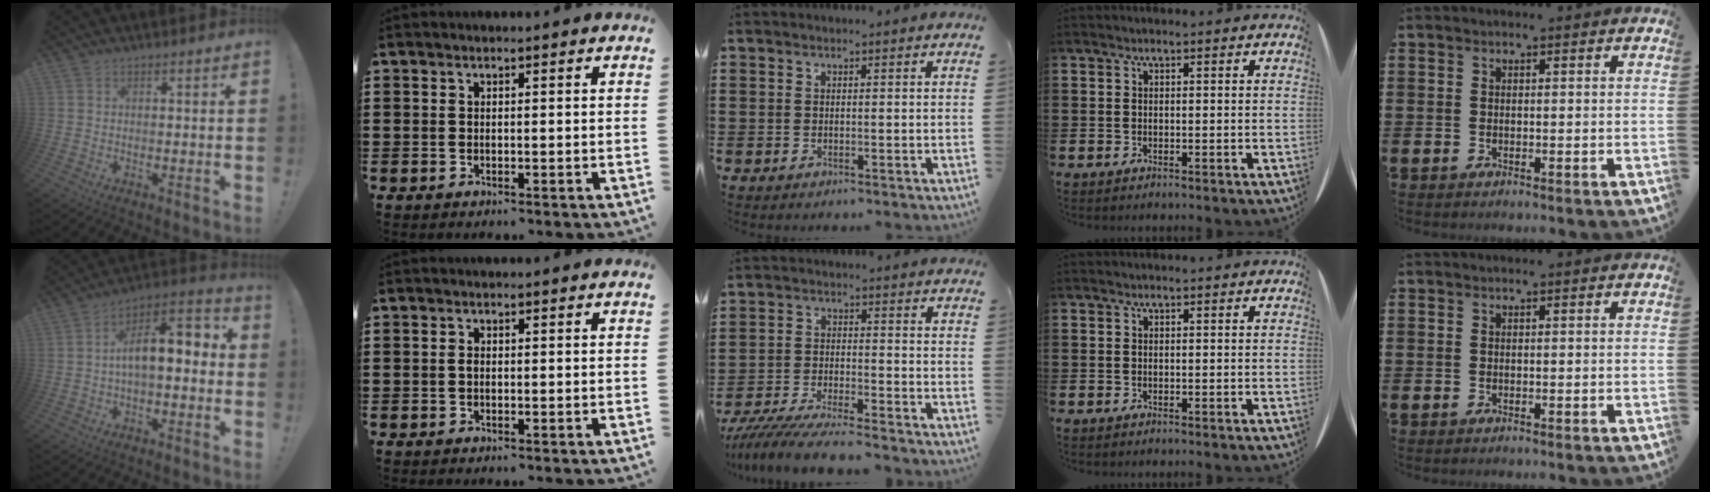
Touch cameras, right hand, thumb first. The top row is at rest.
{"thumb": {"total": 10.6, "force": [0.5, 4.8, 9.5], "torque": [-0.155, 0.001, 0.011]}, "index": {"total": 0.8, "force": [-0.1, 0.6, 0.6], "torque": [-0.015, 0.001, -0.003]}, "middle": {"total": 6.3, "force": [-6.0, 0.0, 2.0], "torque": [-0.056, -0.015, -0.121]}}